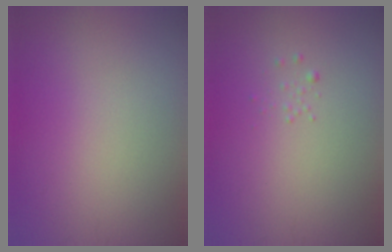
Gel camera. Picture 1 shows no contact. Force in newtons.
{"total": 0.7, "press": 0.7, "slide": 0.1}